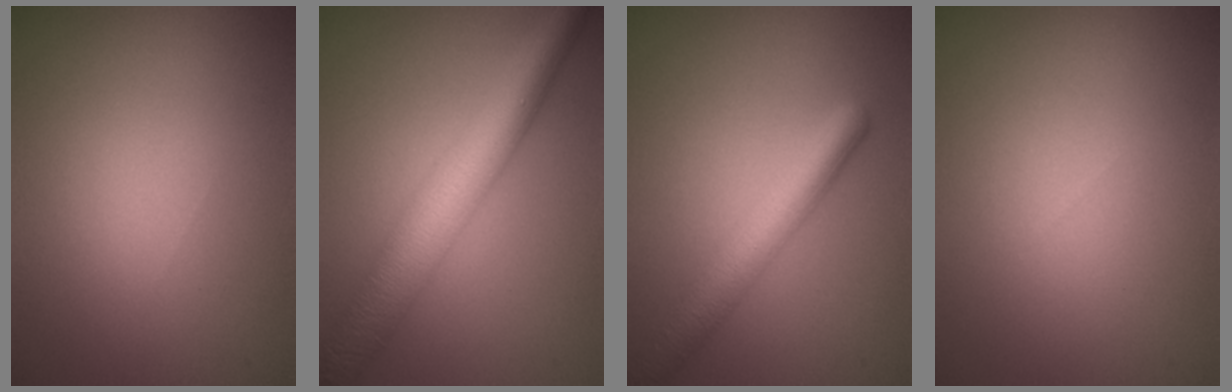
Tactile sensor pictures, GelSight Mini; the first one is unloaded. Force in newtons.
{"total": 7.8, "press": 7.8, "slide": 0.2}
{"total": 5.0, "press": 5.0, "slide": 0.3}
{"total": 0.0}